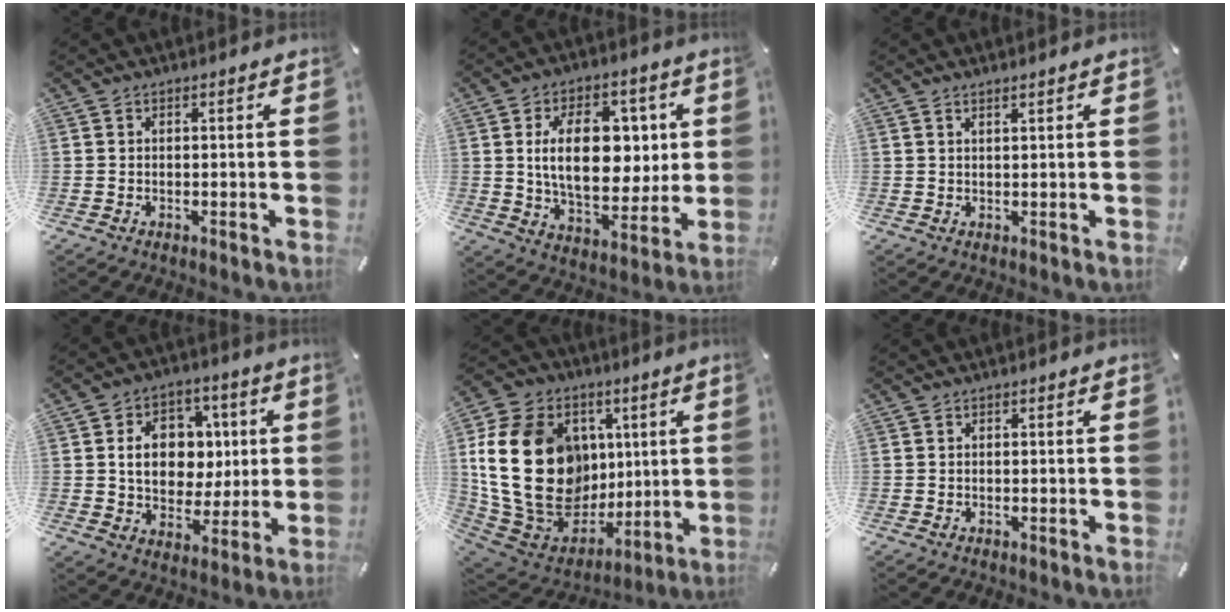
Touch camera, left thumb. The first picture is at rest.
{"total": 17.8, "force": [3.3, 11.1, 13.5], "torque": [-0.232, 0.000, 0.054]}
{"total": 1.2, "force": [1.0, -0.1, 0.6], "torque": [-0.011, -0.003, 0.019]}
{"total": 12.5, "force": [1.8, 10.5, 6.6], "torque": [-0.102, 0.010, 0.040]}
{"total": 28.2, "force": [3.7, 21.5, 18.0], "torque": [-0.352, -0.020, 0.097]}
{"total": 0.0}